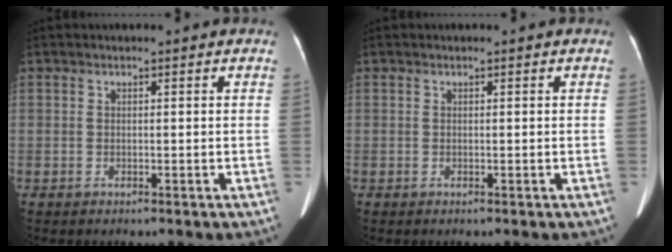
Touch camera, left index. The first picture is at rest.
{"total": 0.0}